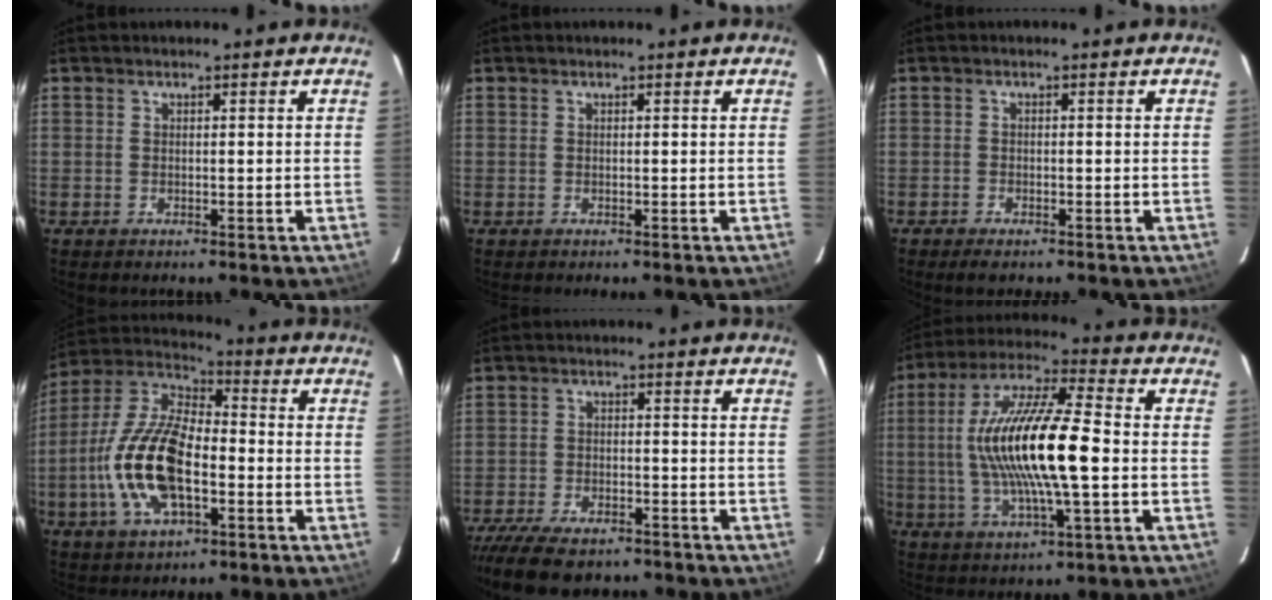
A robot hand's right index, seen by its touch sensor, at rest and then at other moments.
{"total": 0.0}
{"total": 2.4, "force": [-2.0, 0.8, 1.1], "torque": [-0.030, -0.008, -0.036]}
{"total": 17.8, "force": [-4.4, 8.1, 15.2], "torque": [-0.323, -0.001, -0.088]}
{"total": 12.5, "force": [-10.3, 4.4, 5.5], "torque": [-0.128, -0.027, -0.168]}
{"total": 18.9, "force": [-0.5, 3.7, 18.5], "torque": [-0.357, 0.006, -0.016]}